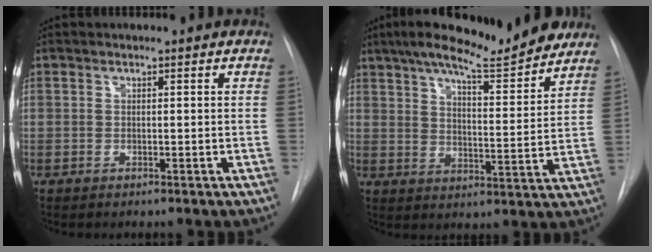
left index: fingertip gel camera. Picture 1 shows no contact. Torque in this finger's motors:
{"motor_torque": [1.08, -1.06, 0.04, 0.04]}